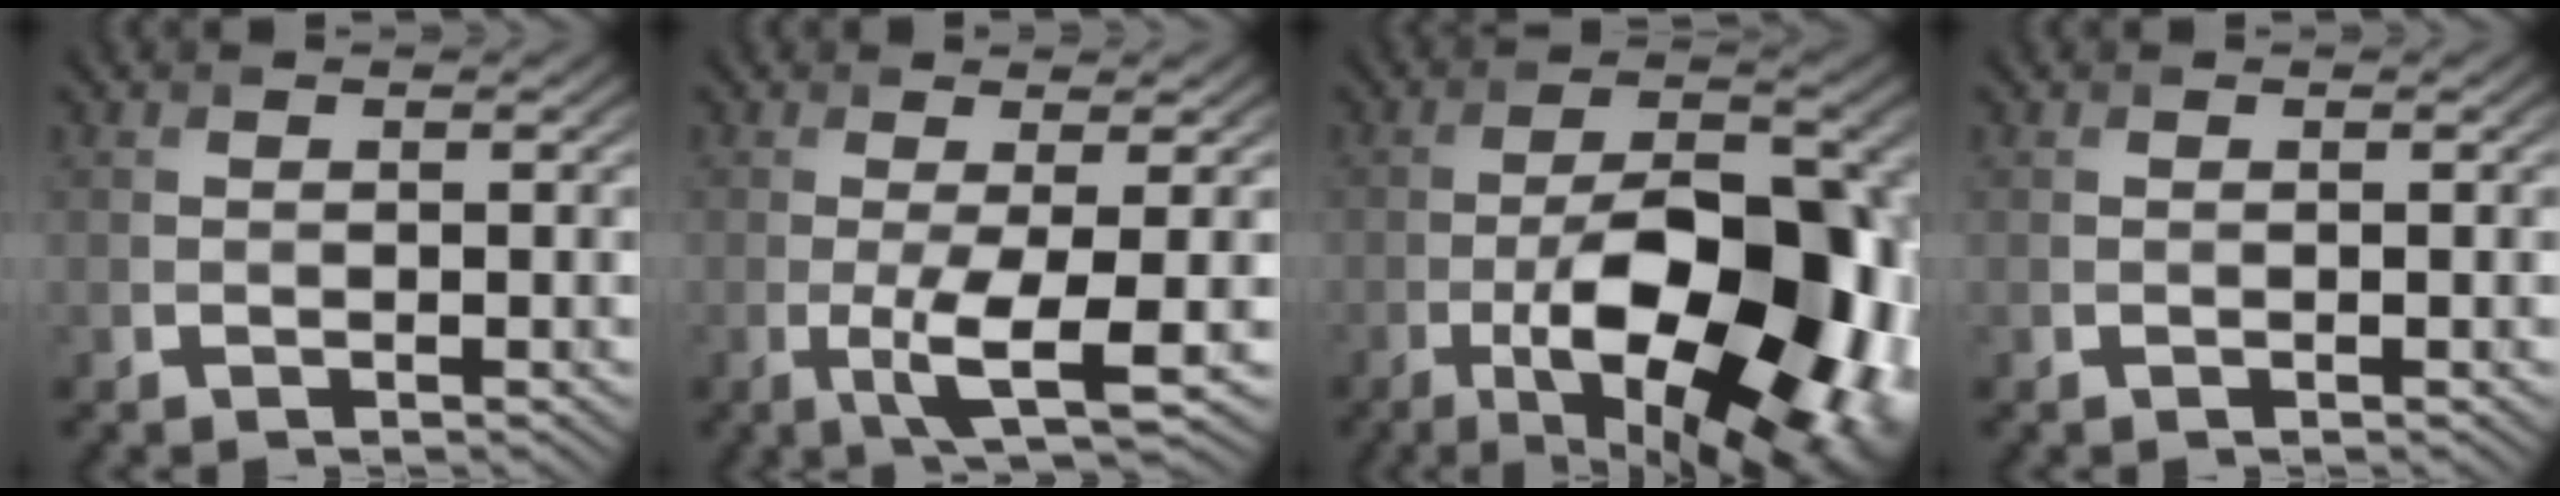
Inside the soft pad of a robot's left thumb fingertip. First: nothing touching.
{"total": 4.7, "force": [-0.8, 0.8, 4.5], "torque": [-0.090, -0.006, -0.016]}
{"total": 17.5, "force": [-5.9, 7.9, 14.4], "torque": [-0.206, -0.006, -0.083]}
{"total": 0.0}